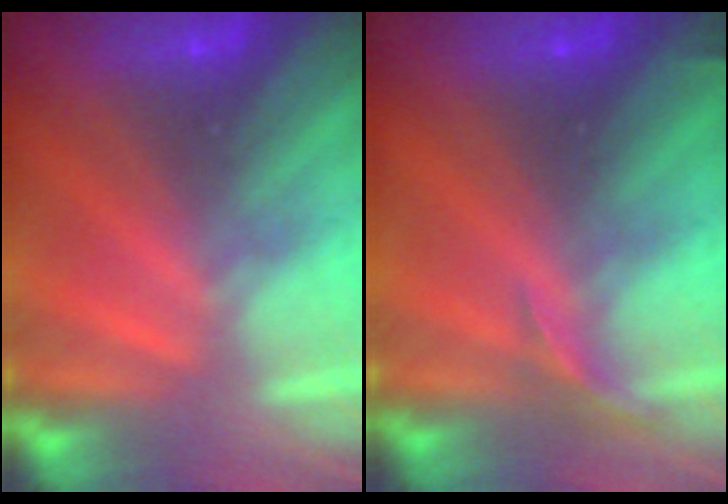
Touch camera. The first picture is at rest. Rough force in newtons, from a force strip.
{"total": 2.9}